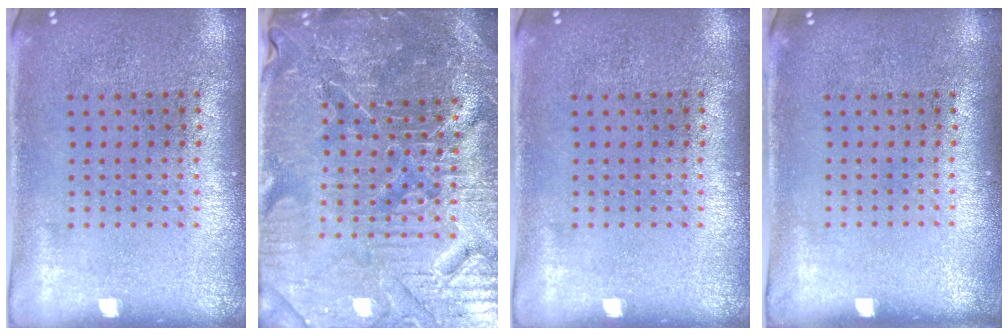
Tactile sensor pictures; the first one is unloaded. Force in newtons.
{"total": 5.9, "press": 5.5, "slide": 2.2}
{"total": 0.0}
{"total": 0.0}